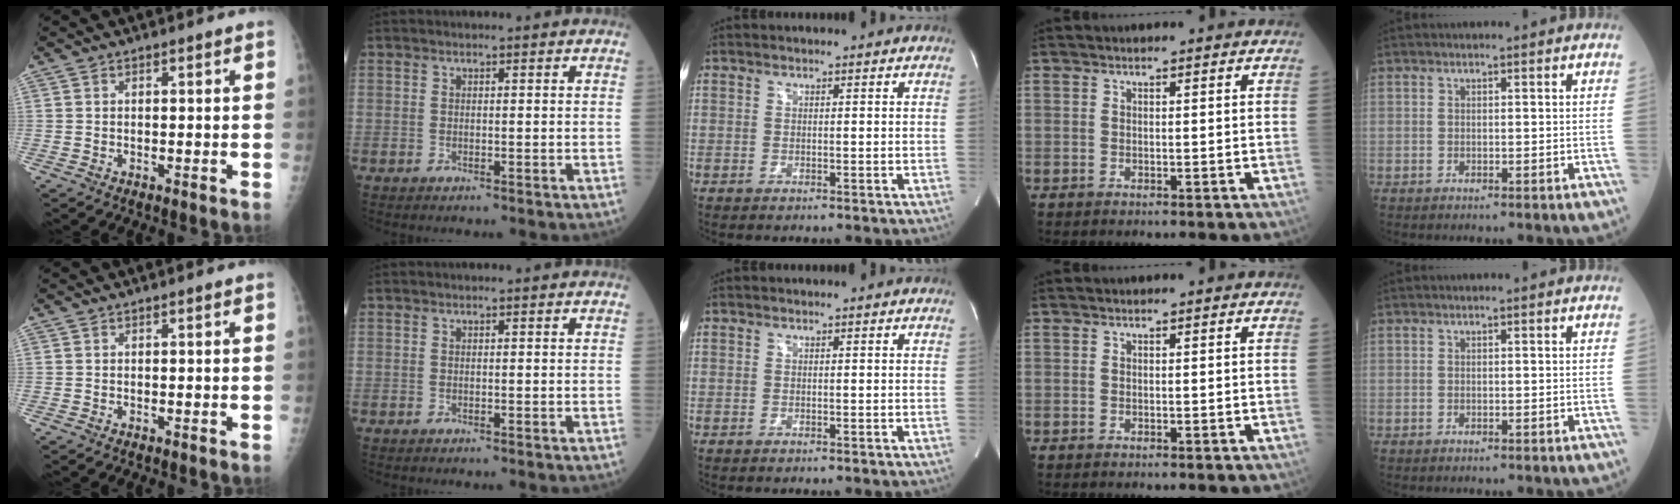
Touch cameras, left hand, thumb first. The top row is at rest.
{}